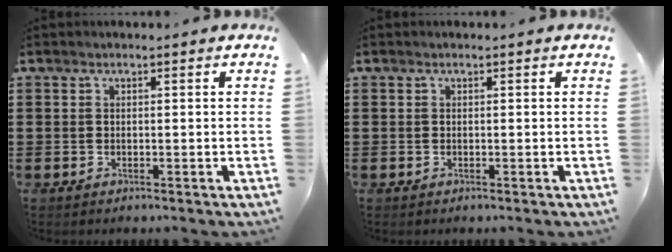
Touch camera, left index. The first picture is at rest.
{"total": 0.0}